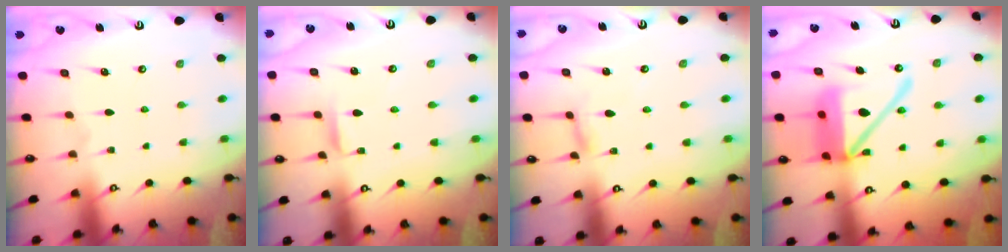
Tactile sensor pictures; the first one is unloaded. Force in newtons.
{"total": 2.6, "press": 2.5, "slide": 0.3}
{"total": 2.8, "press": 2.7, "slide": 0.3}
{"total": 17.5, "press": 17.4, "slide": 2.1}